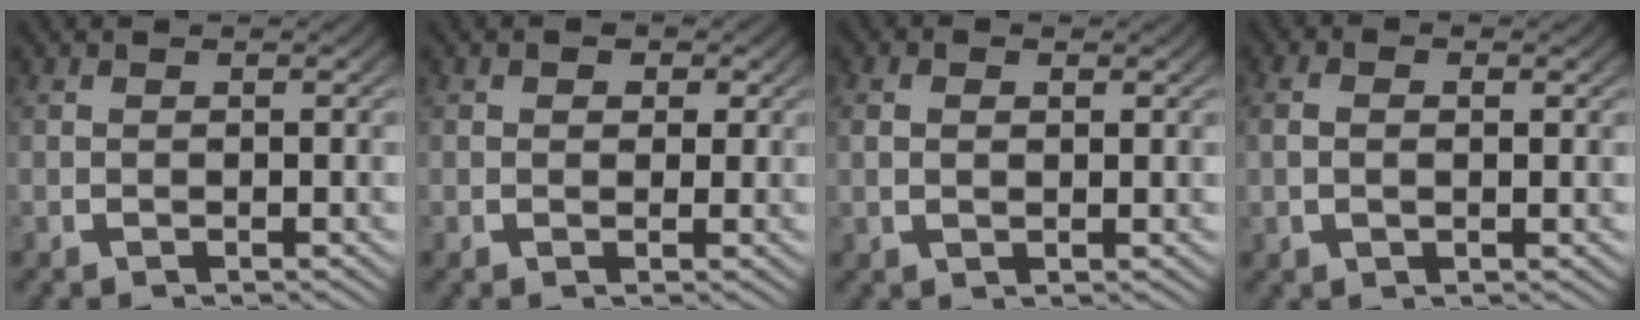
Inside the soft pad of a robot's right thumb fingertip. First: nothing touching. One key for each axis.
{"total": 1.6, "fx": 0.5, "fy": 1.4, "fz": 0.6, "tx": -0.004, "ty": -0.010, "tz": 0.009}
{"total": 1.3, "fx": 0.5, "fy": 0.7, "fz": 1.0, "tx": -0.016, "ty": -0.003, "tz": 0.014}
{"total": 1.9, "fx": 0.2, "fy": 1.0, "fz": 1.6, "tx": -0.035, "ty": -0.001, "tz": 0.008}